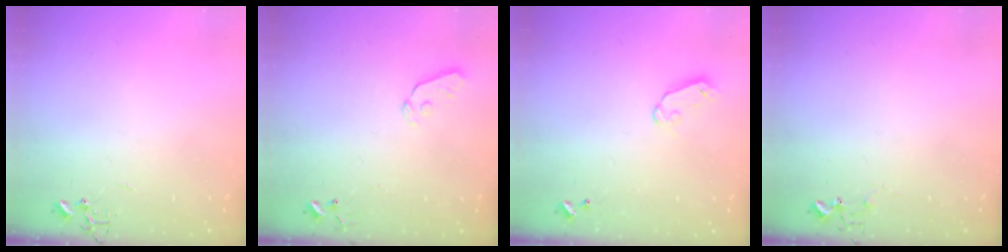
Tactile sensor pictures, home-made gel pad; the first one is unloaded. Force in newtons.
{"total": 3.2, "press": 3.1, "slide": 0.6}
{"total": 5.4, "press": 5.4, "slide": 0.5}
{"total": 5.4, "press": 5.4, "slide": 0.7}